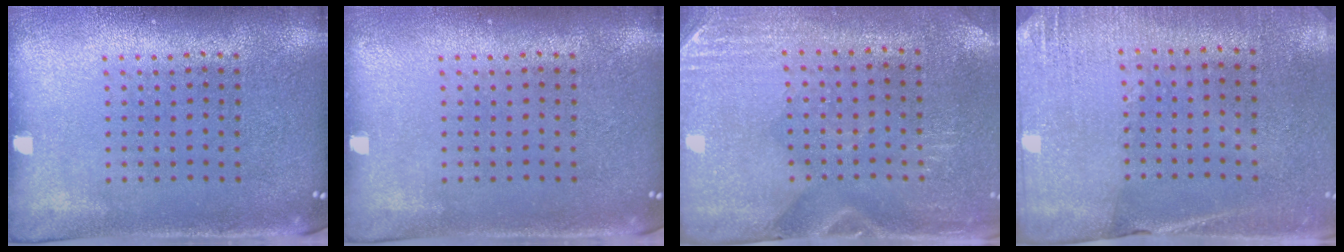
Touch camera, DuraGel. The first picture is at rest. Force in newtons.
{"total": 0.0}
{"total": 3.0, "press": 2.6, "slide": 1.4}
{"total": 2.6, "press": 2.4, "slide": 1.1}